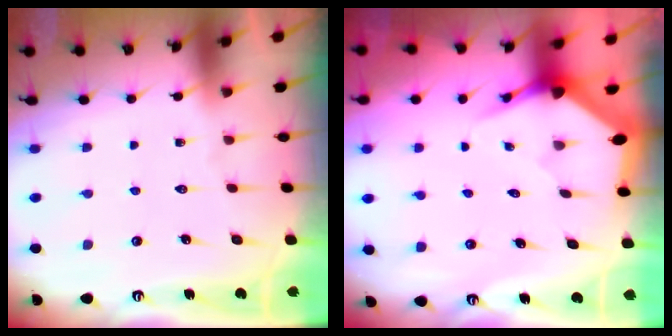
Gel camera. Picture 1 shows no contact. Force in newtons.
{"total": 4.6, "press": 4.6, "slide": 0.2}